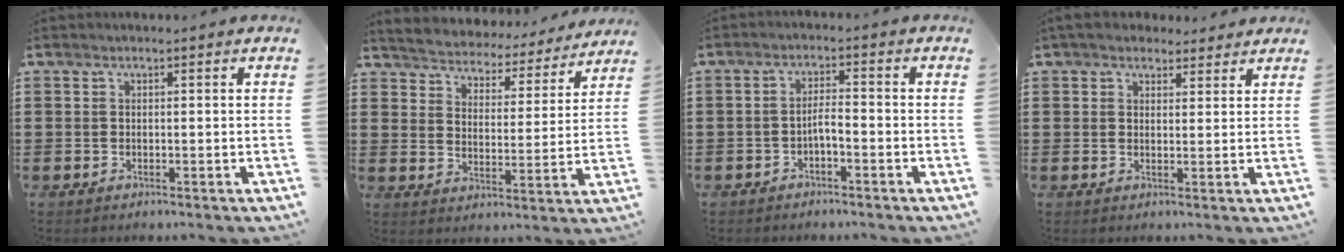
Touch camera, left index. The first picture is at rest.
{"total": 4.0, "force": [3.9, 0.0, -0.5], "torque": [-0.019, -0.042, 0.061]}
{"total": 2.6, "force": [-1.5, 0.5, 2.1], "torque": [-0.049, 0.003, -0.032]}
{"total": 3.6, "force": [3.0, 1.7, 0.9], "torque": [-0.028, 0.001, 0.058]}